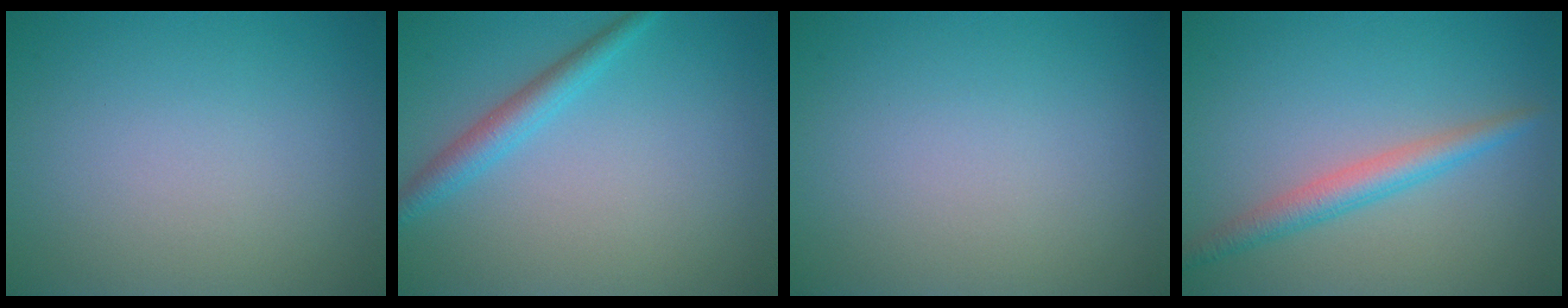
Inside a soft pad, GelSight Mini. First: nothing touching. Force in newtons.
{"total": 2.5, "press": 2.5, "slide": 0.0}
{"total": 0.0}
{"total": 2.8, "press": 2.8, "slide": 0.1}